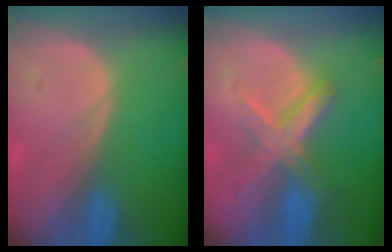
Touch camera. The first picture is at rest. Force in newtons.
{"total": 7.1, "press": 6.2, "slide": 3.6}